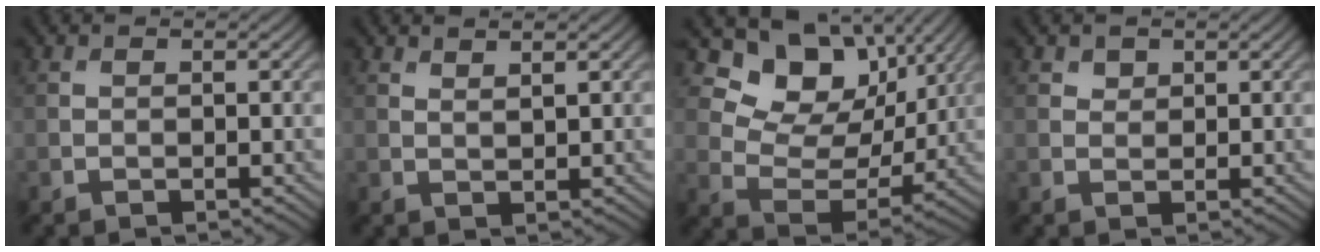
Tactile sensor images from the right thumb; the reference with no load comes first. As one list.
[{"total": 1.4, "force": [1.2, 0.1, 0.8], "torque": [-0.013, -0.006, 0.022]}, {"total": 12.6, "force": [6.8, 8.0, 6.9], "torque": [-0.138, 0.002, 0.109]}, {"total": 1.2, "force": [0.8, 0.8, 0.3], "torque": [-0.003, -0.003, 0.016]}]